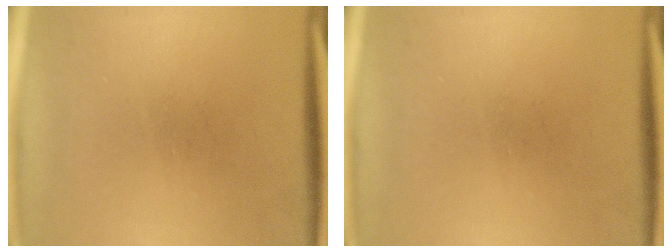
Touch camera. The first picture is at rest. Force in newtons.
{"total": 0.0}